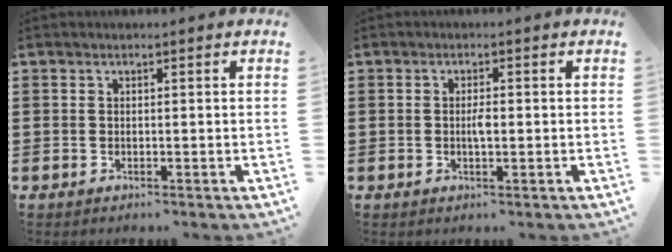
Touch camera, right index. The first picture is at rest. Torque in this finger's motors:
{"motor_torque": [0.73, 0.68, 0.06, 0.05]}